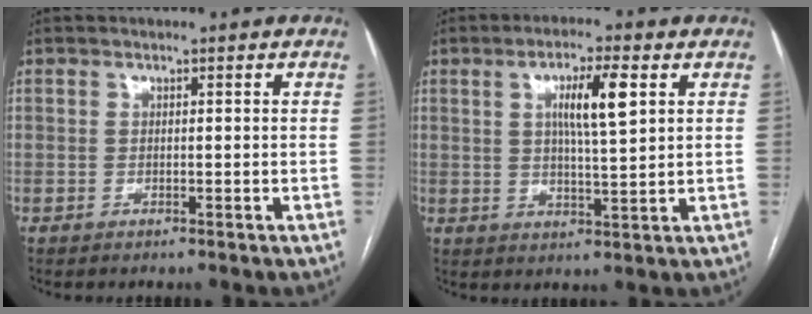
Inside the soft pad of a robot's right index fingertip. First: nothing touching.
{"total": 7.6, "force": [2.5, 0.9, 7.1], "torque": [-0.124, 0.004, 0.043]}